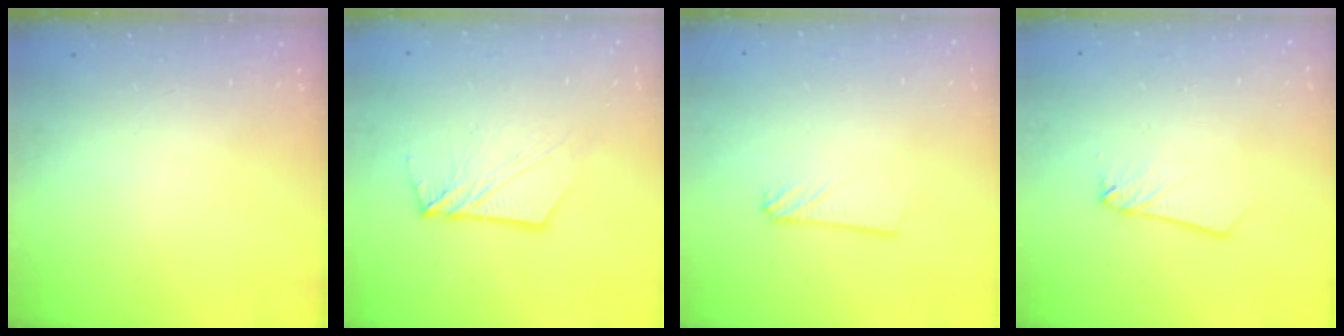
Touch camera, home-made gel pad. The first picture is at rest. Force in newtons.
{"total": 8.0, "press": 8.0, "slide": 0.2}
{"total": 2.9, "press": 2.9, "slide": 0.3}
{"total": 1.5, "press": 1.4, "slide": 0.1}